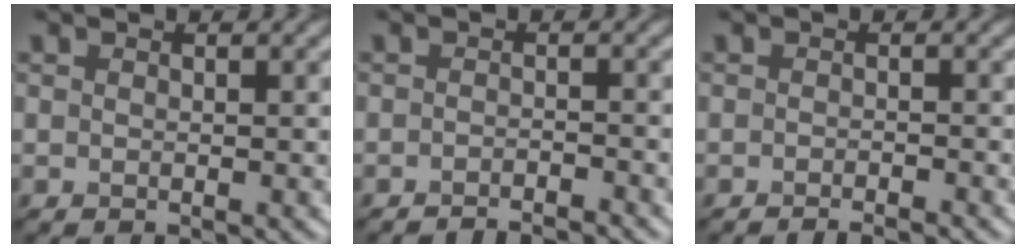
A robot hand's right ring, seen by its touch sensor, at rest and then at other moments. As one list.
[{"total": 2.9, "force": [-2.8, 0.3, 1.0], "torque": [-0.010, 0.003, -0.039]}, {"total": 1.9, "force": [-1.7, 0.2, 0.9], "torque": [-0.011, 0.001, -0.027]}]